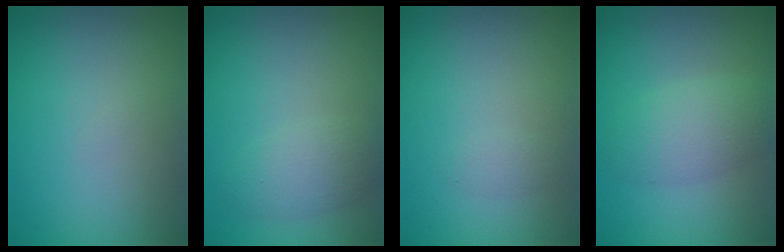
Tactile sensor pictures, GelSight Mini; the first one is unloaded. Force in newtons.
{"total": 2.6, "press": 2.6, "slide": 0.1}
{"total": 0.8, "press": 0.8, "slide": 0.0}
{"total": 3.5, "press": 3.5, "slide": 0.1}